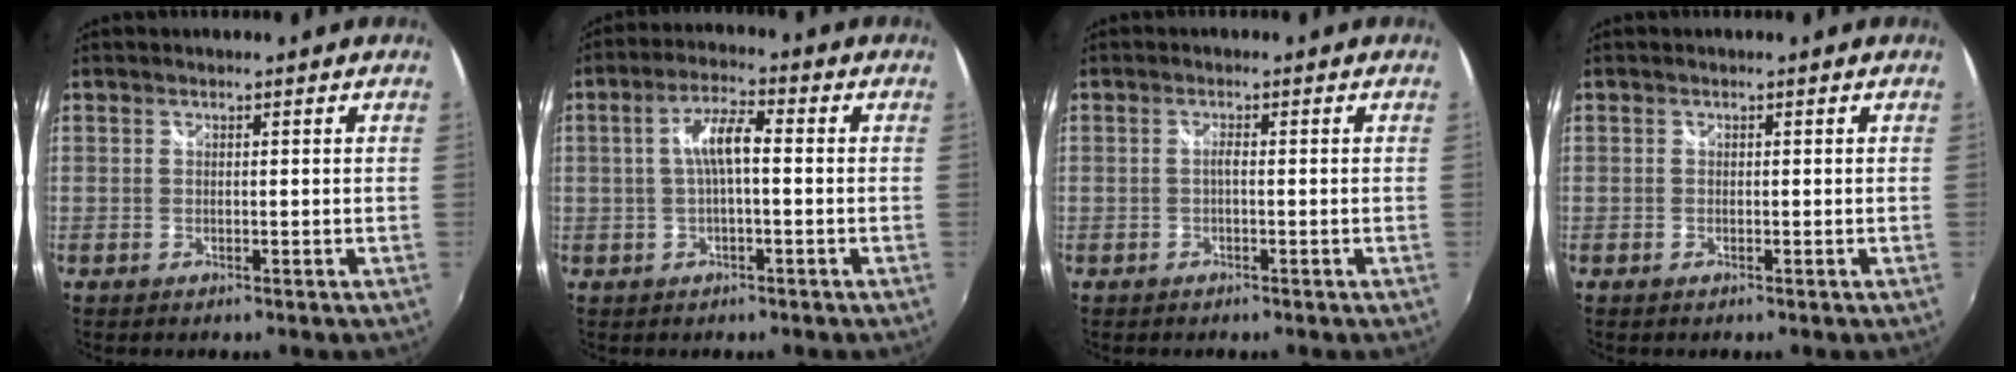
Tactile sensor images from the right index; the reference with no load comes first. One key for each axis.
{"total": 5.9, "fx": -0.2, "fy": 1.3, "fz": 5.7, "tx": -0.110, "ty": 0.013, "tz": -0.001}
{"total": 0.9, "fx": -0.3, "fy": 0.1, "fz": 0.8, "tx": -0.016, "ty": 0.003, "tz": -0.007}
{"total": 0.0}